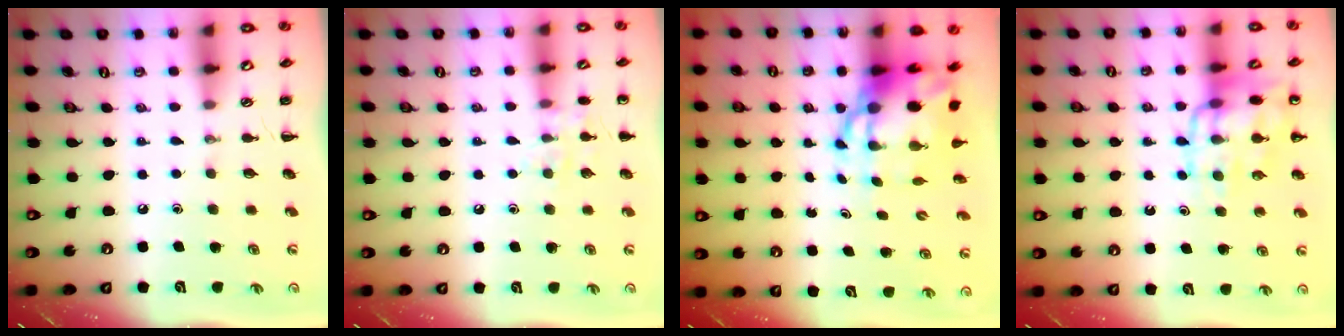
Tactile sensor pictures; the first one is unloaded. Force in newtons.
{"total": 7.4, "press": 7.3, "slide": 1.1}
{"total": 9.4, "press": 9.1, "slide": 2.5}
{"total": 14.5, "press": 14.3, "slide": 2.4}